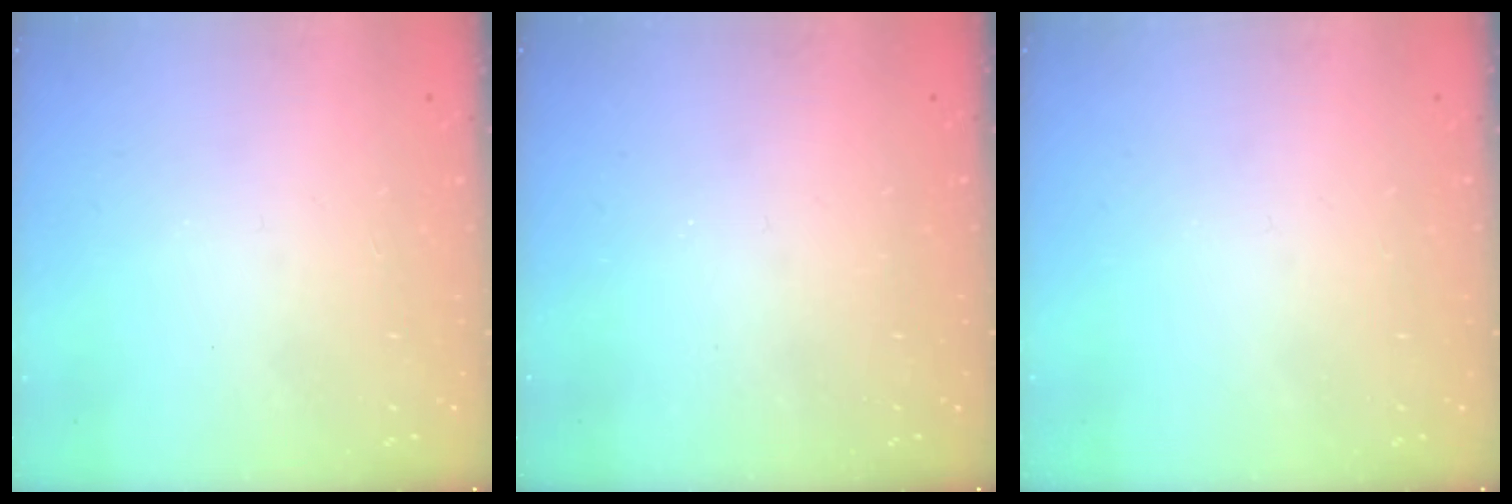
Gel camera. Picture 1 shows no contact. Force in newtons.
{"total": 0.0}
{"total": 0.0}